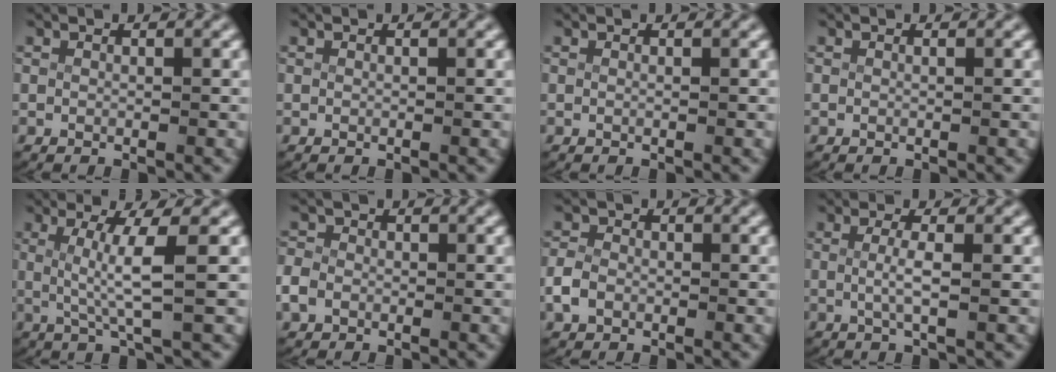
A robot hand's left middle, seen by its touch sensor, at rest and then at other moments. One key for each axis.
{"total": 0.0}
{"total": 0.0}
{"total": 0.0}
{"total": 4.4, "fx": 0.6, "fy": -0.3, "fz": 4.4, "tx": -0.079, "ty": -0.008, "tz": 0.016}
{"total": 2.1, "fx": -0.6, "fy": 1.8, "fz": 0.8, "tx": -0.035, "ty": -0.005, "tz": -0.011}
{"total": 2.1, "fx": -0.7, "fy": 1.7, "fz": 1.0, "tx": -0.035, "ty": -0.003, "tz": -0.012}
{"total": 2.2, "fx": -0.1, "fy": 0.1, "fz": 2.2, "tx": -0.051, "ty": -0.008, "tz": 0.003}